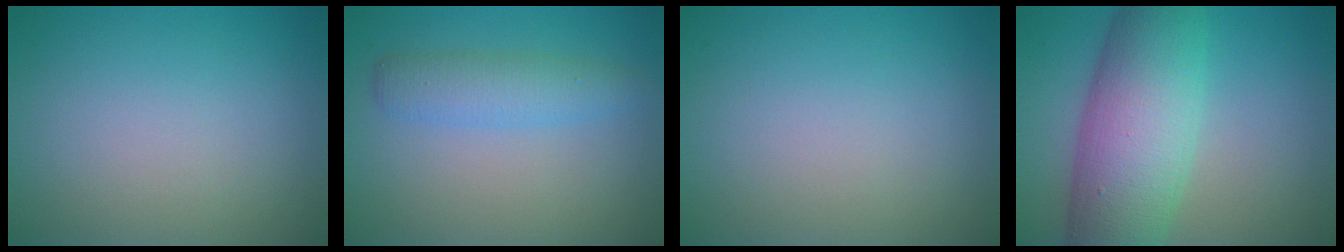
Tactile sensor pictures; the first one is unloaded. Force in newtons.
{"total": 2.9, "press": 2.9, "slide": 0.1}
{"total": 0.0}
{"total": 10.7, "press": 10.7, "slide": 0.4}